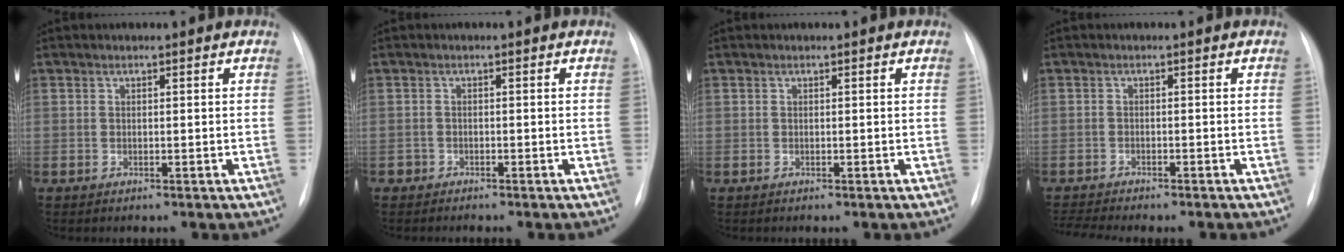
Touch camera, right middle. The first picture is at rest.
{"total": 1.1, "force": [-1.0, 0.5, -0.1], "torque": [-0.006, 0.001, -0.022]}
{"total": 0.0}
{"total": 6.4, "force": [-5.9, 0.5, 2.4], "torque": [-0.034, -0.002, -0.085]}